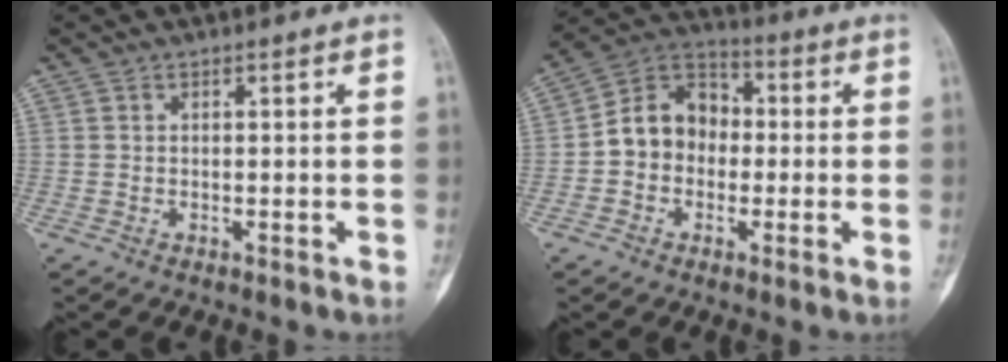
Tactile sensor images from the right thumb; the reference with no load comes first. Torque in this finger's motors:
{"motor_torque": [1.38, 1.38, 0.50, -0.43, 0.03]}